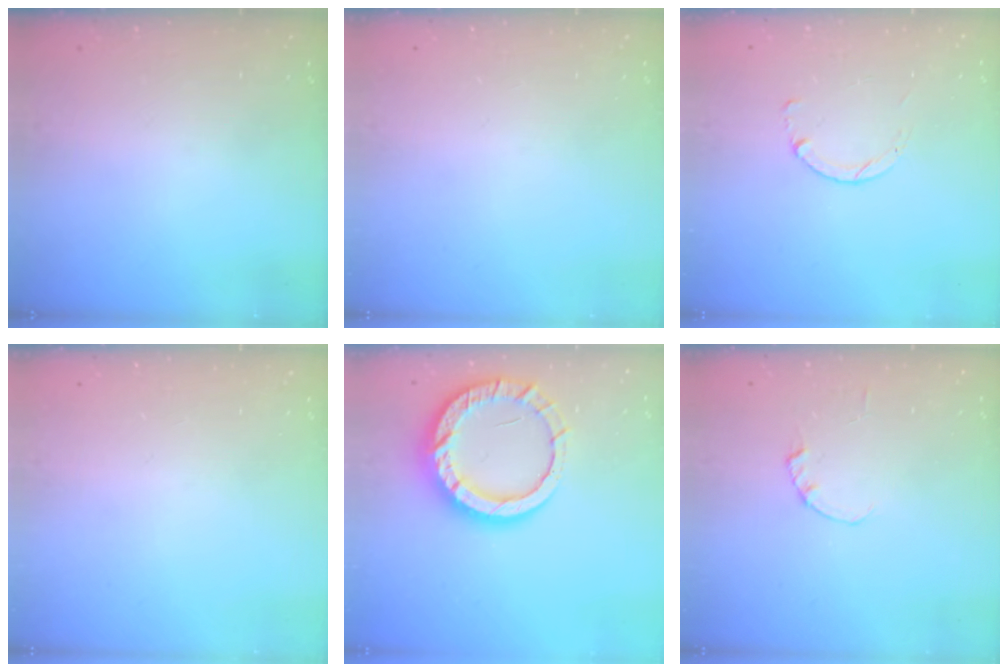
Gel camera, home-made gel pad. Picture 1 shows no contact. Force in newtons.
{"total": 0.0}
{"total": 1.8, "press": 1.8, "slide": 0.2}
{"total": 0.0}
{"total": 15.1, "press": 15.0, "slide": 1.1}
{"total": 0.0}